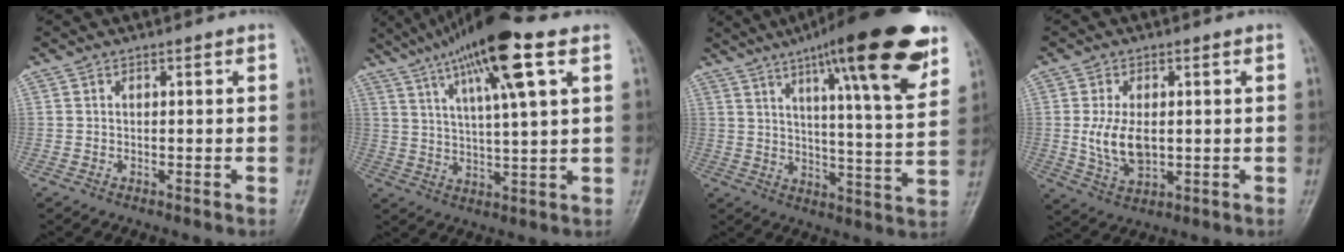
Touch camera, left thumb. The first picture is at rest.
{"total": 16.9, "force": [8.7, 2.6, 14.2], "torque": [-0.244, -0.005, 0.149]}
{"total": 22.8, "force": [13.5, 3.7, 18.0], "torque": [-0.243, -0.044, 0.194]}
{"total": 7.9, "force": [0.1, 4.6, 6.4], "torque": [-0.120, -0.009, 0.010]}